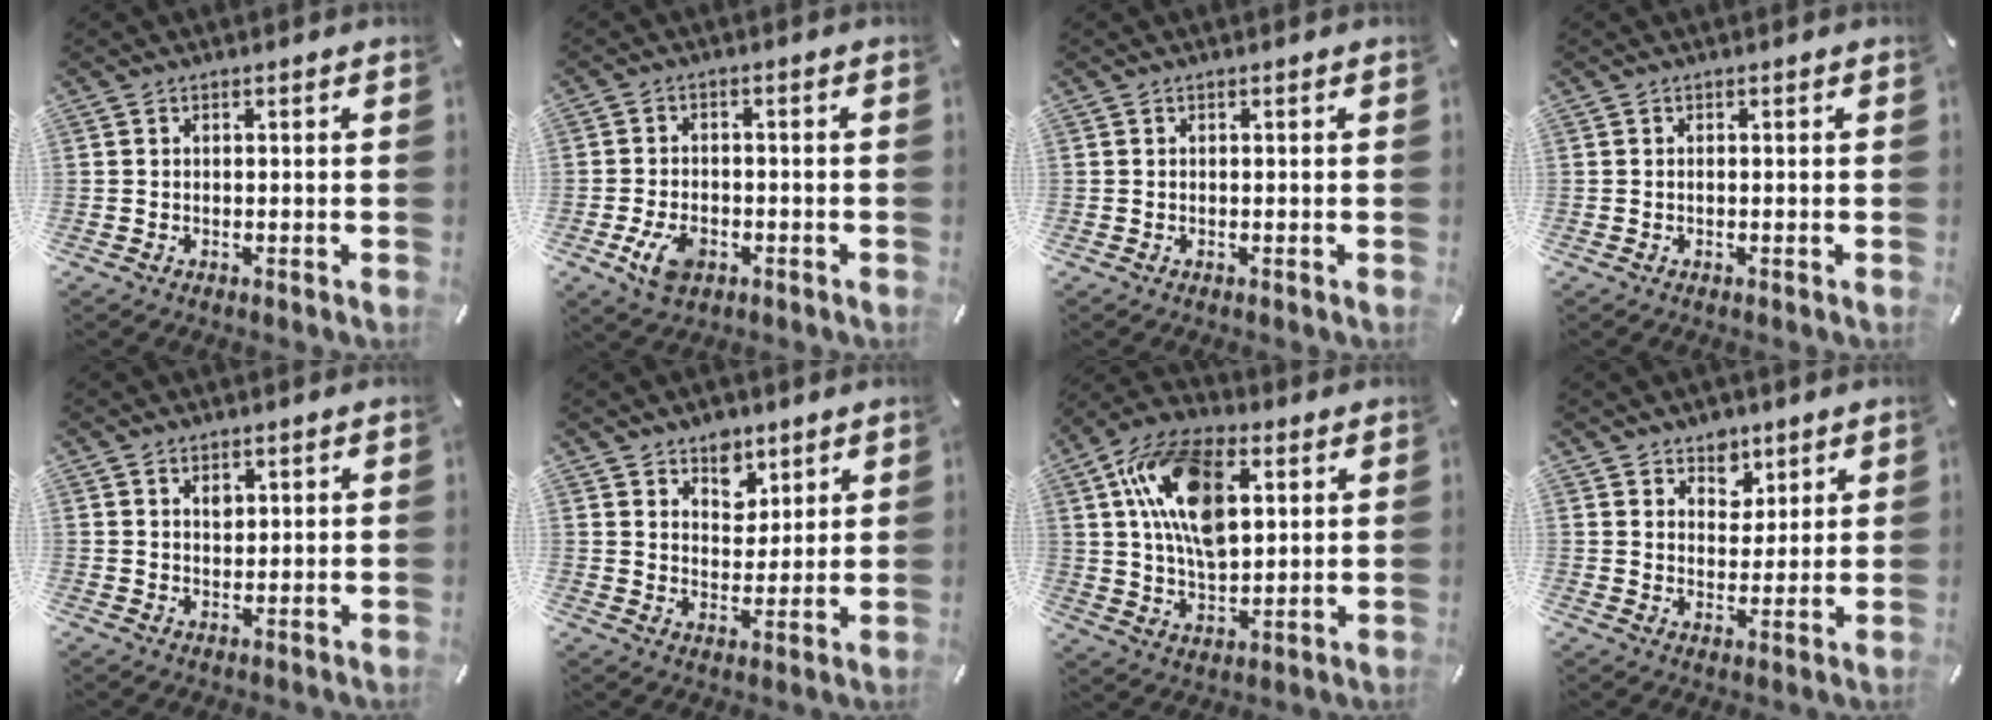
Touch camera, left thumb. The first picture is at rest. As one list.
[{"total": 6.4, "force": [-2.6, 4.1, 4.1], "torque": [-0.089, 0.008, -0.048]}, {"total": 0.0}, {"total": 0.0}, {"total": 2.2, "force": [1.1, 1.6, 1.0], "torque": [-0.005, -0.007, 0.018]}, {"total": 6.9, "force": [4.8, 5.0, 0.7], "torque": [-0.001, -0.032, 0.085]}, {"total": 17.9, "force": [5.9, 10.6, 13.1], "torque": [-0.263, 0.000, 0.103]}, {"total": 6.1, "force": [4.1, 4.5, 0.0], "torque": [0.006, -0.029, 0.073]}]